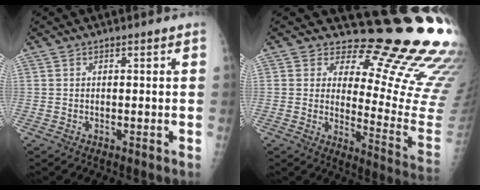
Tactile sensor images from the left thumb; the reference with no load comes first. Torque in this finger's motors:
{"motor_torque": [0.50, 0.13, -0.38, -0.90, 0.05]}